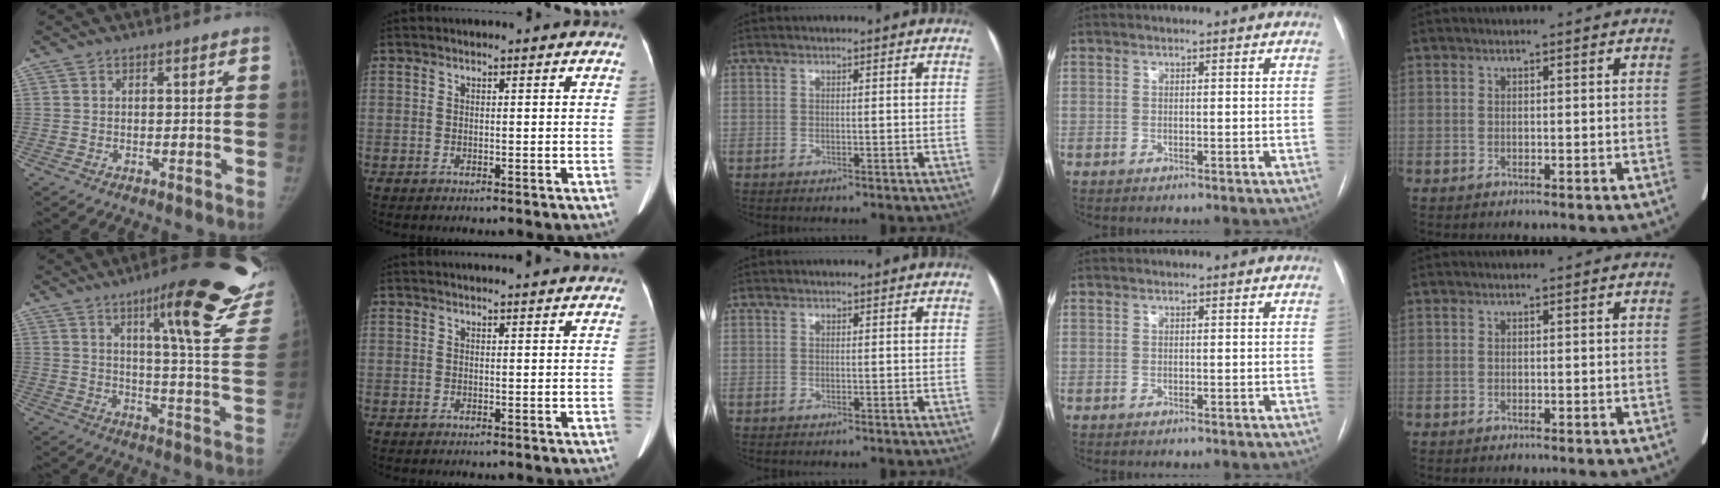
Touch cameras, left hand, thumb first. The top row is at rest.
{"thumb": {"total": 25.6, "force": [17.0, 4.2, 18.7], "torque": [-0.217, -0.098, 0.218]}, "index": {"total": 3.6, "force": [3.5, 0.3, 0.8], "torque": [-0.011, 0.022, 0.038]}}